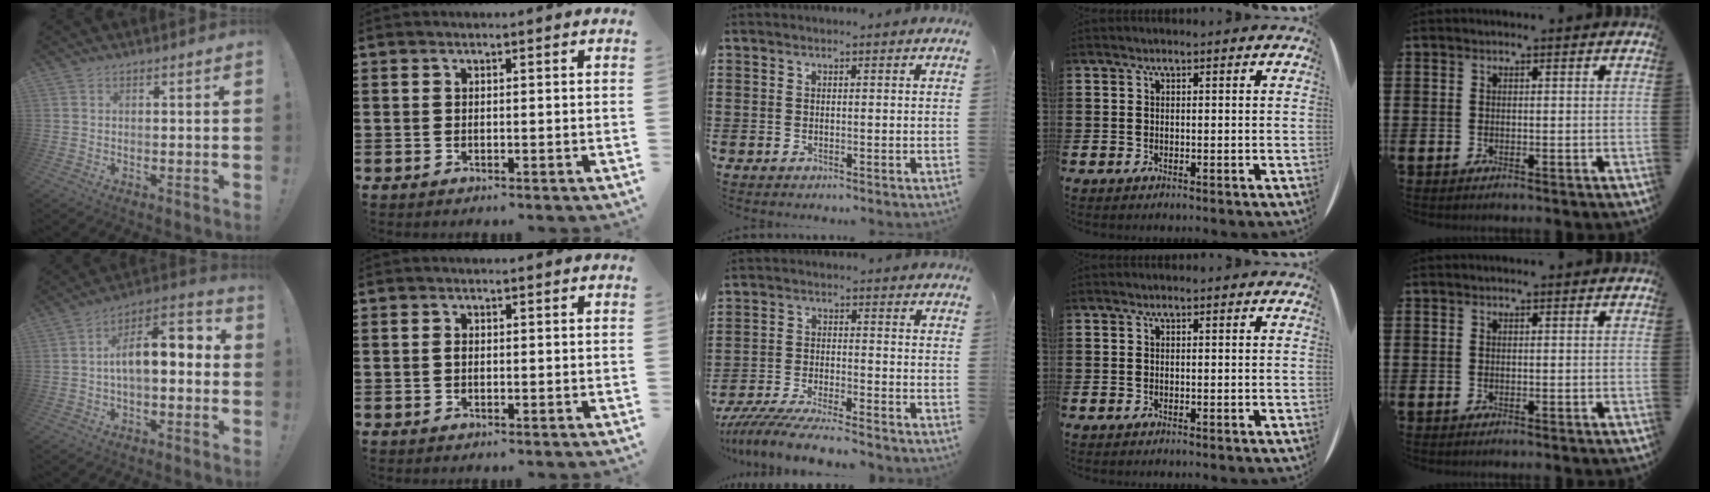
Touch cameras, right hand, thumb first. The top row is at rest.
{"thumb": {"total": 10.6, "force": [0.5, 4.8, 9.5], "torque": [-0.155, 0.001, 0.011]}, "index": {"total": 0.8, "force": [-0.1, 0.6, 0.6], "torque": [-0.015, 0.001, -0.003]}, "middle": {"total": 6.3, "force": [-6.0, 0.0, 2.0], "torque": [-0.056, -0.015, -0.121]}}